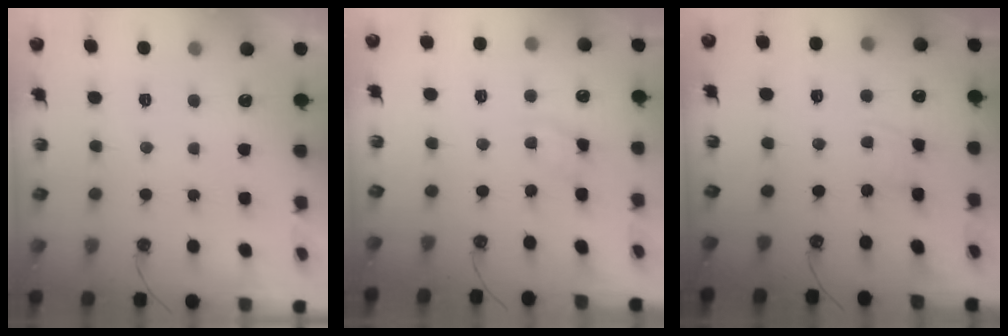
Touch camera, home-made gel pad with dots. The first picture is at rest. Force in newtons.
{"total": 4.4, "press": 4.3, "slide": 0.5}
{"total": 2.3, "press": 2.3, "slide": 0.4}